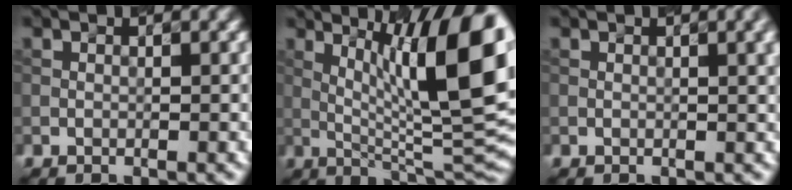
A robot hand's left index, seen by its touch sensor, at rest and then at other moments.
{"total": 13.2, "force": [3.1, 3.0, 12.5], "torque": [-0.170, 0.003, 0.054]}
{"total": 2.3, "force": [0.8, 0.7, 2.1], "torque": [-0.019, 0.006, 0.009]}